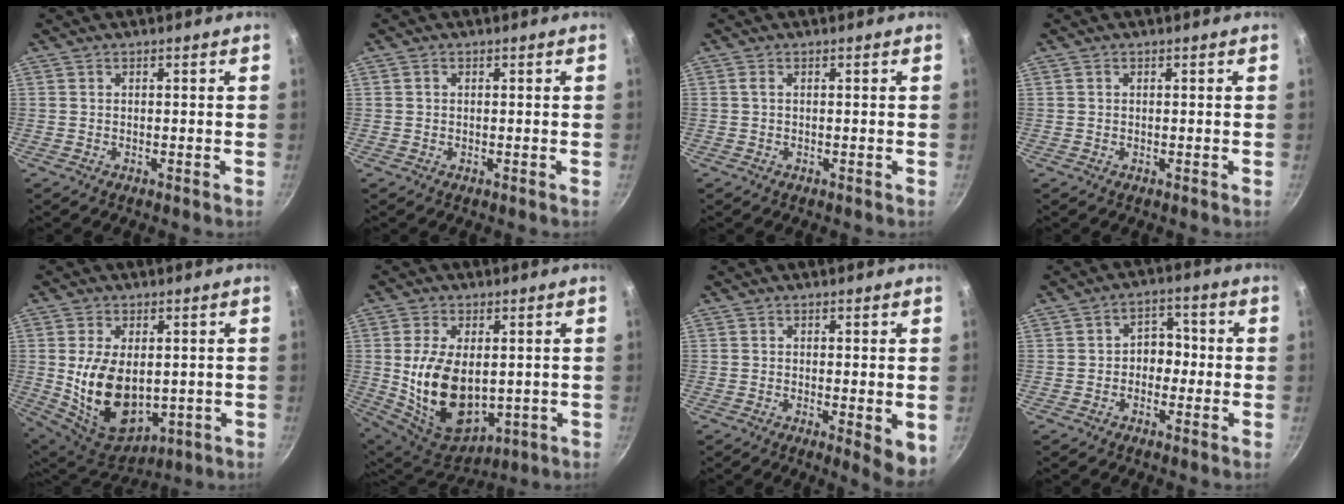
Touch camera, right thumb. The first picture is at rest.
{"total": 0.6, "force": [0.1, 0.5, 0.3], "torque": [-0.004, 0.001, 0.001]}
{"total": 0.6, "force": [0.1, 0.3, 0.5], "torque": [-0.010, 0.000, -0.001]}
{"total": 0.0}
{"total": 15.2, "force": [-0.3, 9.1, 12.1], "torque": [-0.199, -0.012, 0.026]}
{"total": 16.5, "force": [0.0, 9.8, 13.3], "torque": [-0.229, -0.015, 0.028]}
{"total": 5.0, "force": [-0.9, 1.2, 4.7], "torque": [-0.069, -0.015, -0.014]}
{"total": 5.2, "force": [-0.8, 4.0, 3.3], "torque": [-0.014, 0.022, -0.025]}